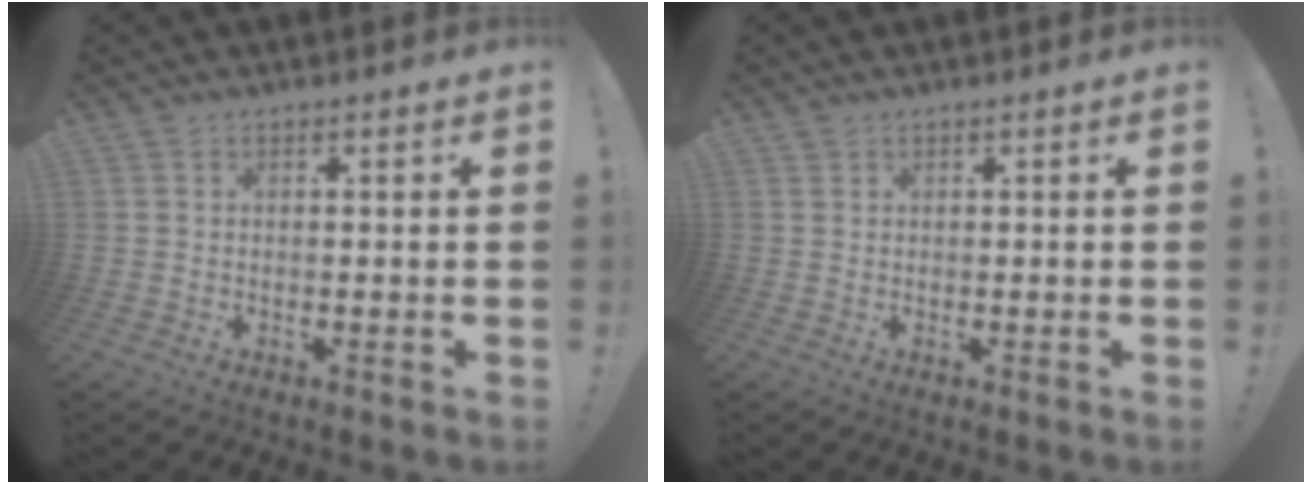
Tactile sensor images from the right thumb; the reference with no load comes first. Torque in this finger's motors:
{"motor_torque": [-0.11, 0.10, 0.04, -0.10, -0.01]}